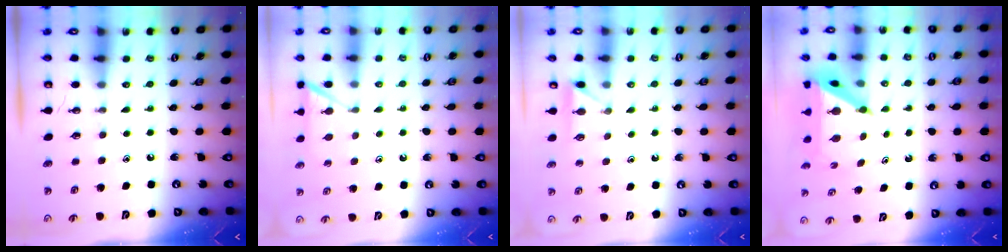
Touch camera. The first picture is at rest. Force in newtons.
{"total": 5.9, "press": 5.9, "slide": 0.5}
{"total": 3.5, "press": 3.5, "slide": 0.4}
{"total": 6.8, "press": 6.7, "slide": 0.5}